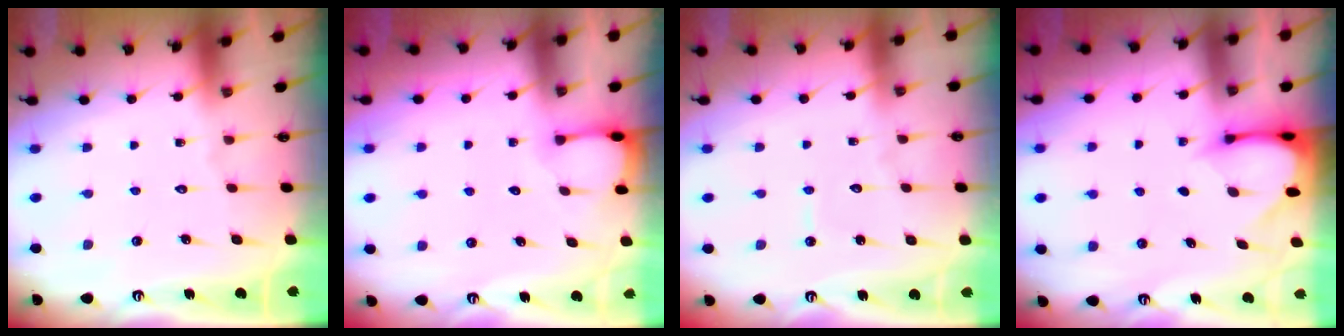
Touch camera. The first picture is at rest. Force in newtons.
{"total": 2.7, "press": 2.7, "slide": 0.4}
{"total": 2.8, "press": 2.8, "slide": 0.3}
{"total": 3.2, "press": 3.2, "slide": 0.1}